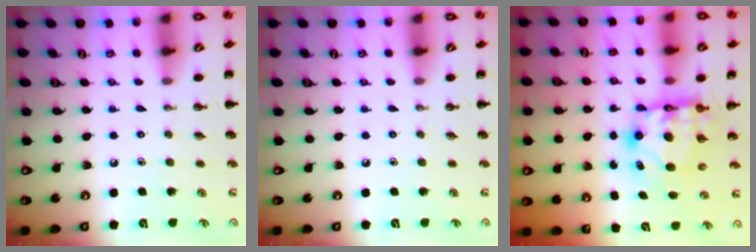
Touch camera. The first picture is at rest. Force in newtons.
{"total": 0.0}
{"total": 7.7, "press": 7.4, "slide": 2.0}